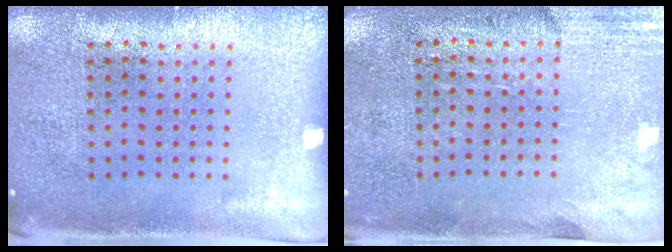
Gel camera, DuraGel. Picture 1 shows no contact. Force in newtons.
{"total": 2.8, "press": 2.5, "slide": 1.4}